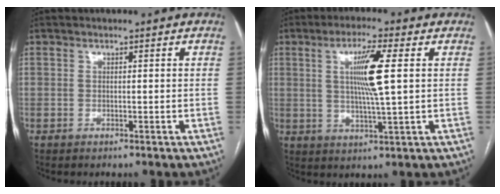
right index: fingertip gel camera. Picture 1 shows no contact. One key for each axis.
{"total": 8.2, "fx": 1.8, "fy": -0.1, "fz": 8.0, "tx": -0.150, "ty": -0.003, "tz": 0.032}